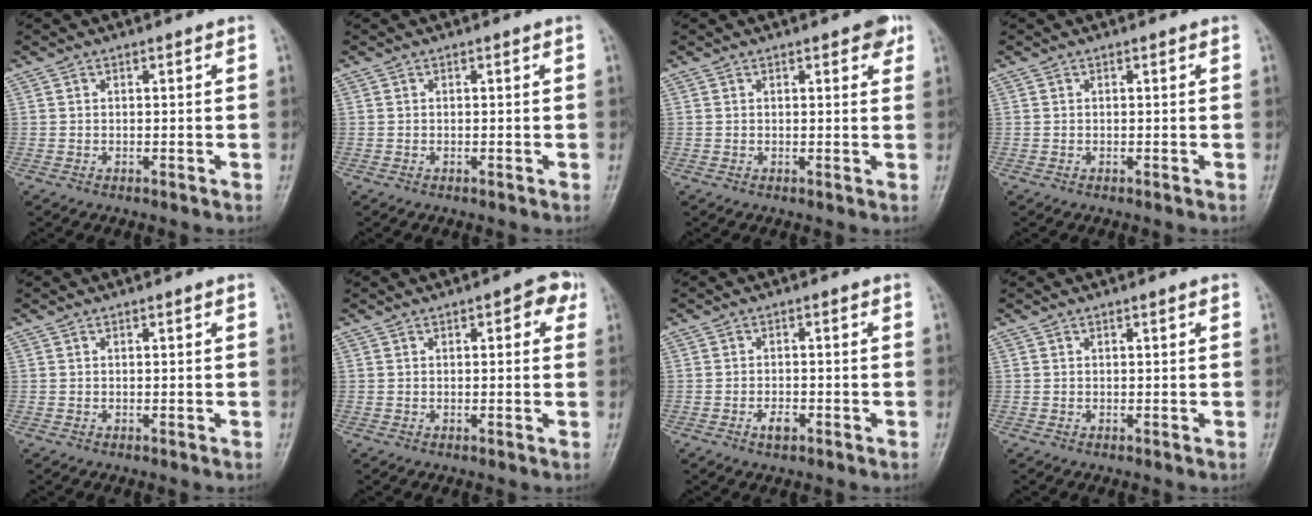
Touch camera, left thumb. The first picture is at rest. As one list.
[{"total": 0.0}, {"total": 3.3, "force": [1.9, 1.3, 2.4], "torque": [-0.017, -0.005, 0.019]}, {"total": 0.0}, {"total": 0.0}, {"total": 4.1, "force": [1.7, 1.8, 3.3], "torque": [-0.025, 0.001, 0.012]}, {"total": 2.2, "force": [-1.1, 1.2, 1.5], "torque": [-0.027, 0.004, -0.020]}, {"total": 0.7, "force": [0.3, 0.1, 0.6], "torque": [-0.009, 0.001, 0.004]}]